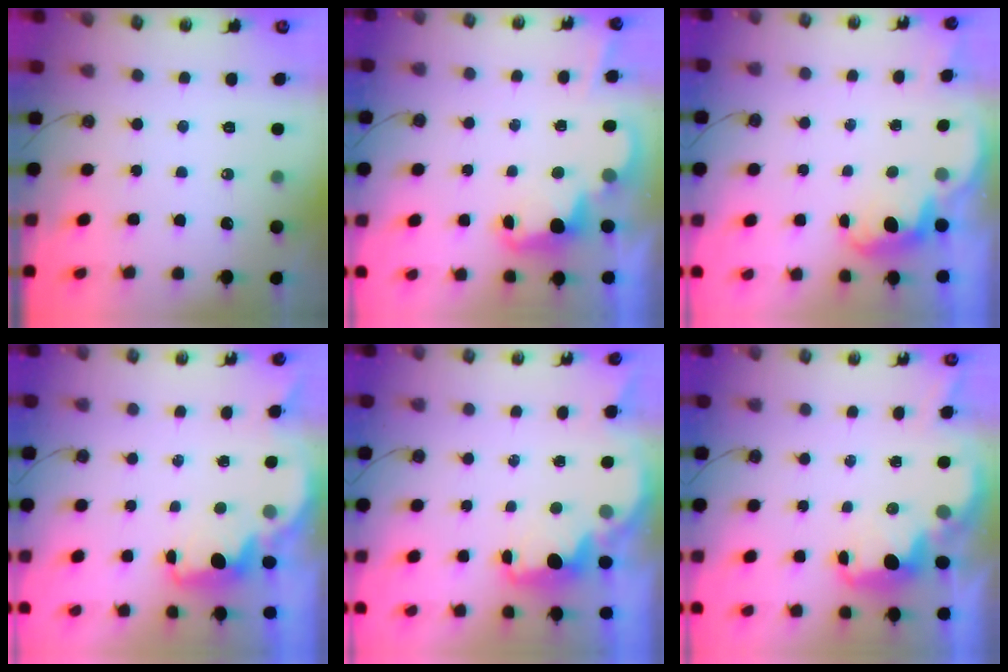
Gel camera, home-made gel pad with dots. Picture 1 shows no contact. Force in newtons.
{"total": 2.6, "press": 2.5, "slide": 0.6}
{"total": 2.3, "press": 2.2, "slide": 0.6}
{"total": 1.9, "press": 1.8, "slide": 0.7}
{"total": 2.1, "press": 2.0, "slide": 0.5}
{"total": 2.6, "press": 2.6, "slide": 0.4}